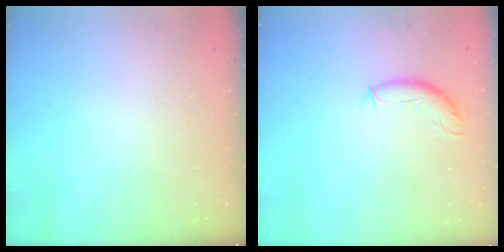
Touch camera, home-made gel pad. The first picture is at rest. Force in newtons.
{"total": 8.3, "press": 8.3, "slide": 0.4}